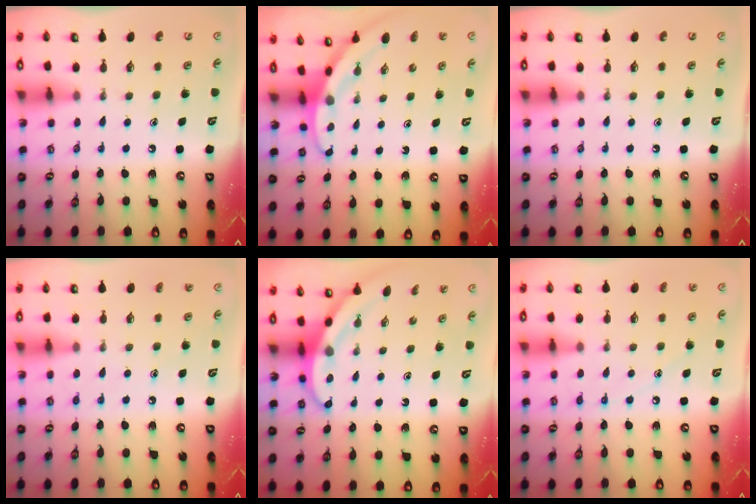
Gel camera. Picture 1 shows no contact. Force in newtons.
{"total": 2.8, "press": 2.8, "slide": 0.1}
{"total": 0.0}
{"total": 5.7, "press": 5.6, "slide": 1.2}
{"total": 4.0, "press": 4.0, "slide": 0.3}
{"total": 6.8, "press": 6.8, "slide": 0.6}